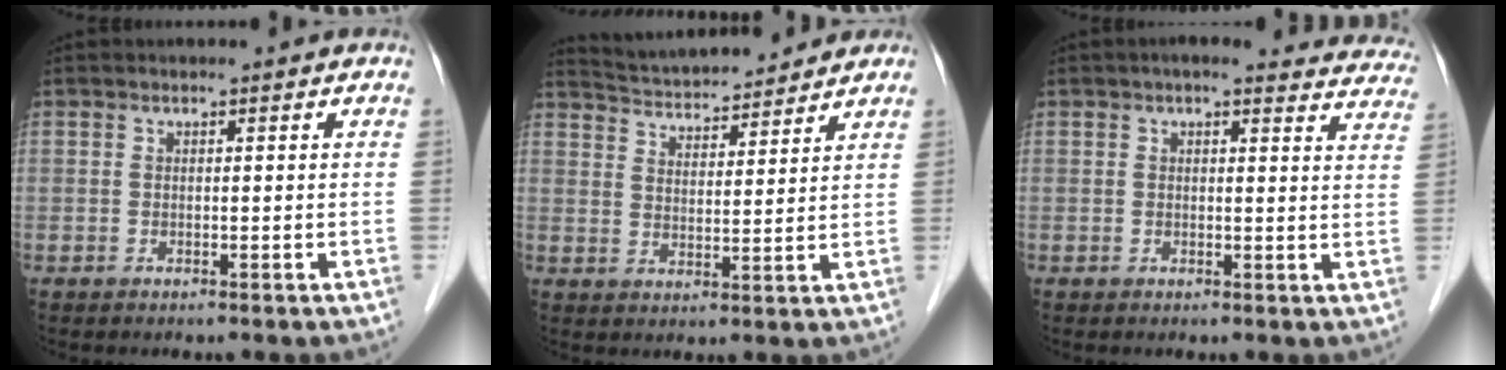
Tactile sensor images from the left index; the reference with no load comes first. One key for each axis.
{"total": 10.9, "fx": 10.4, "fy": 1.6, "fz": 2.8, "tx": -0.052, "ty": 0.020, "tz": 0.166}
{"total": 13.7, "fx": 12.5, "fy": 3.4, "fz": 4.4, "tx": -0.016, "ty": 0.004, "tz": 0.110}